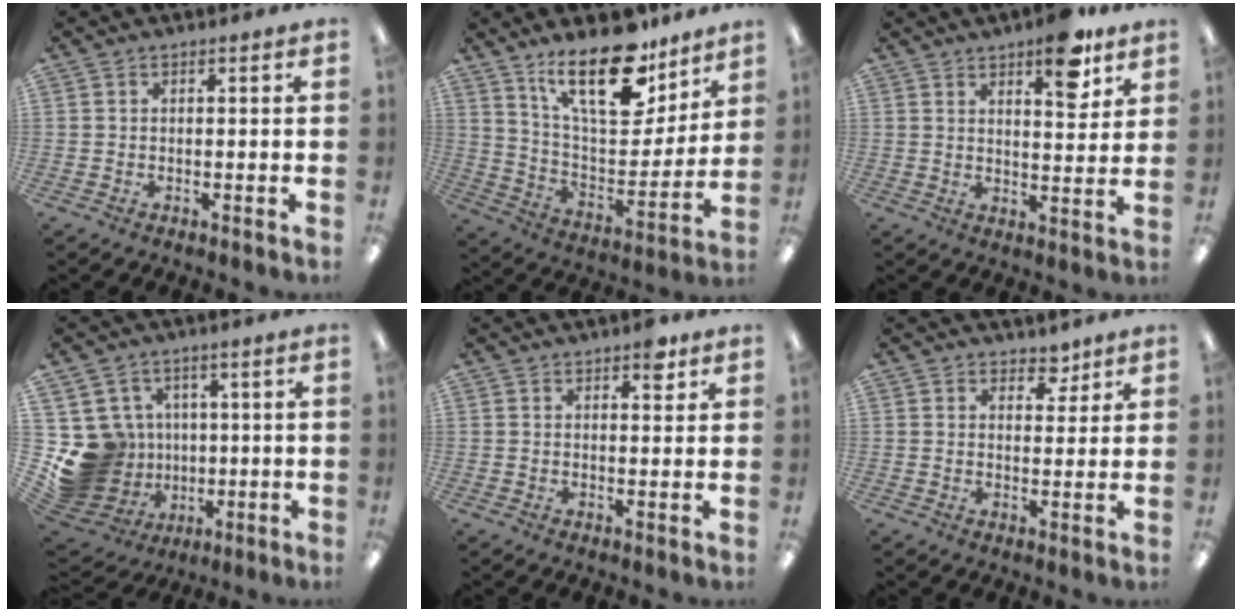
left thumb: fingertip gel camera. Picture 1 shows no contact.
{"total": 22.1, "force": [14.7, 9.3, 13.6], "torque": [-0.213, -0.091, 0.252]}
{"total": 10.0, "force": [6.7, 3.5, 6.6], "torque": [-0.071, -0.039, 0.105]}
{"total": 13.8, "force": [-0.7, 13.1, 4.3], "torque": [-0.112, -0.008, 0.009]}
{"total": 4.1, "force": [2.4, 1.9, 2.6], "torque": [-0.016, -0.011, 0.034]}
{"total": 4.3, "force": [3.4, 2.5, 1.1], "torque": [0.002, -0.020, 0.056]}